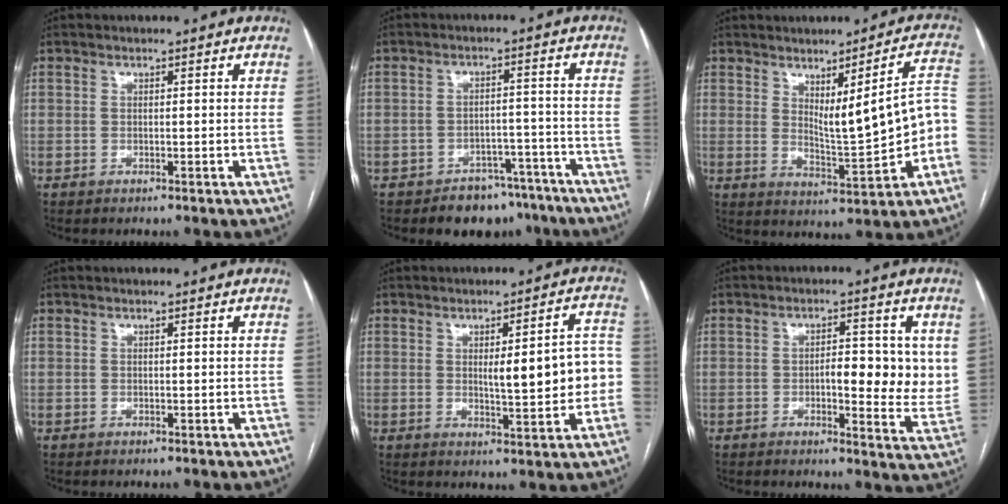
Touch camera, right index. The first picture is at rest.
{"total": 7.2, "force": [-5.6, 4.5, 0.9], "torque": [0.017, 0.030, -0.078]}
{"total": 10.7, "force": [-0.3, 1.7, 10.6], "torque": [-0.139, 0.010, 0.005]}
{"total": 0.0}
{"total": 9.4, "force": [-0.2, 2.3, 9.1], "torque": [-0.114, 0.014, 0.001]}
{"total": 8.9, "force": [0.8, 3.2, 8.3], "torque": [-0.097, -0.001, 0.007]}